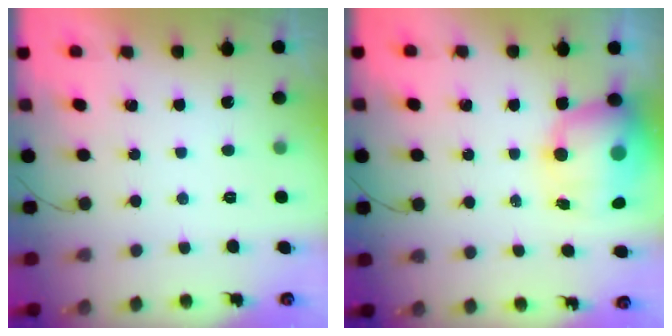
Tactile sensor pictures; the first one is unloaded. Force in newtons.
{"total": 13.0, "press": 12.6, "slide": 3.5}